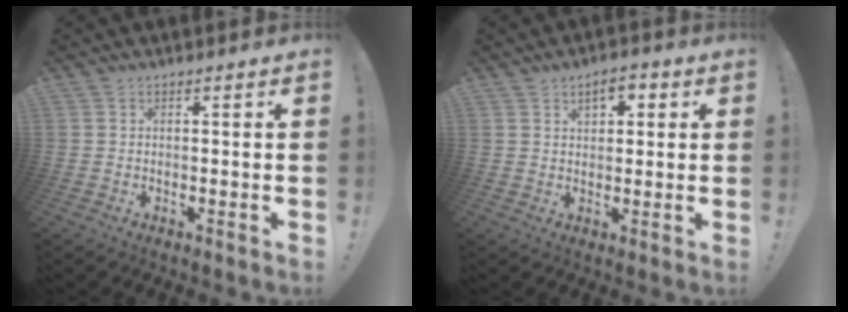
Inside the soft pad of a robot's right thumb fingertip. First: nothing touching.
{"total": 4.7, "force": [2.2, 2.8, 3.1], "torque": [-0.038, -0.003, 0.033]}